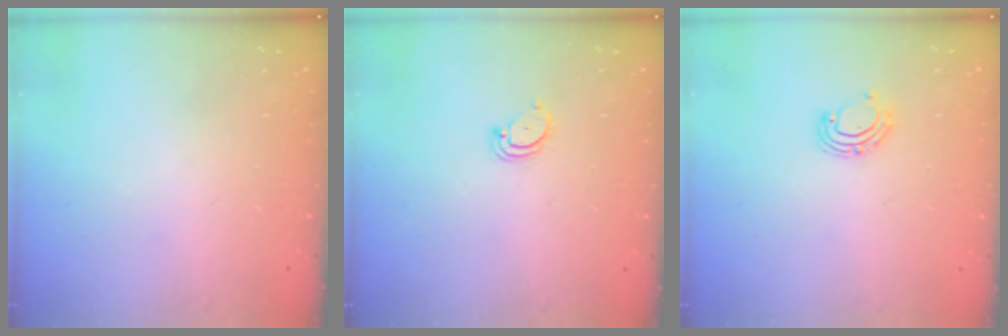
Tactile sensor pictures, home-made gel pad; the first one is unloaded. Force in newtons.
{"total": 2.7, "press": 2.7, "slide": 0.2}
{"total": 5.3, "press": 5.1, "slide": 1.4}